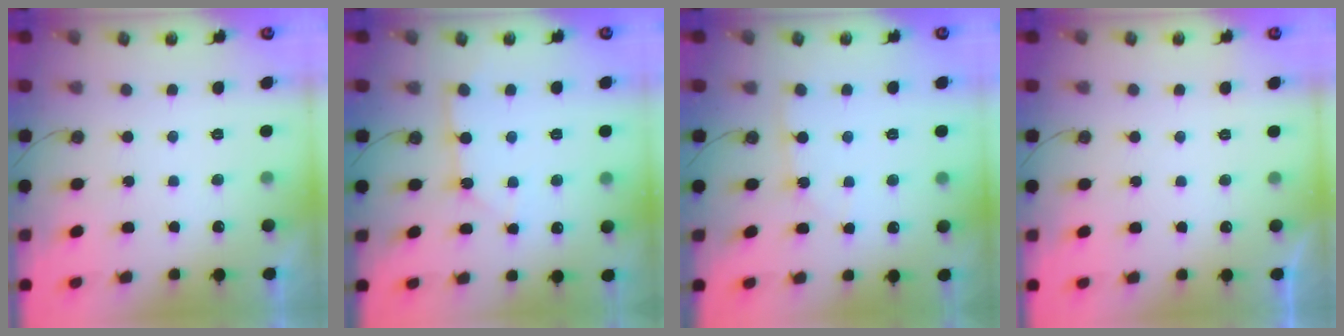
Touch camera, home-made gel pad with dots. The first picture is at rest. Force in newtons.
{"total": 2.7, "press": 2.7, "slide": 0.3}
{"total": 3.2, "press": 3.1, "slide": 0.4}
{"total": 0.0}